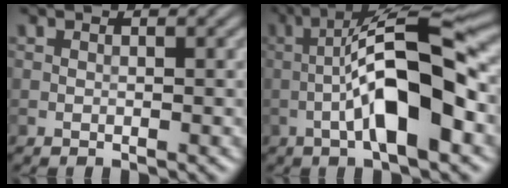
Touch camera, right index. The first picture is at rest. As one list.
[{"total": 10.6, "force": [-2.1, 2.6, 10.0], "torque": [-0.164, 0.025, -0.043]}]